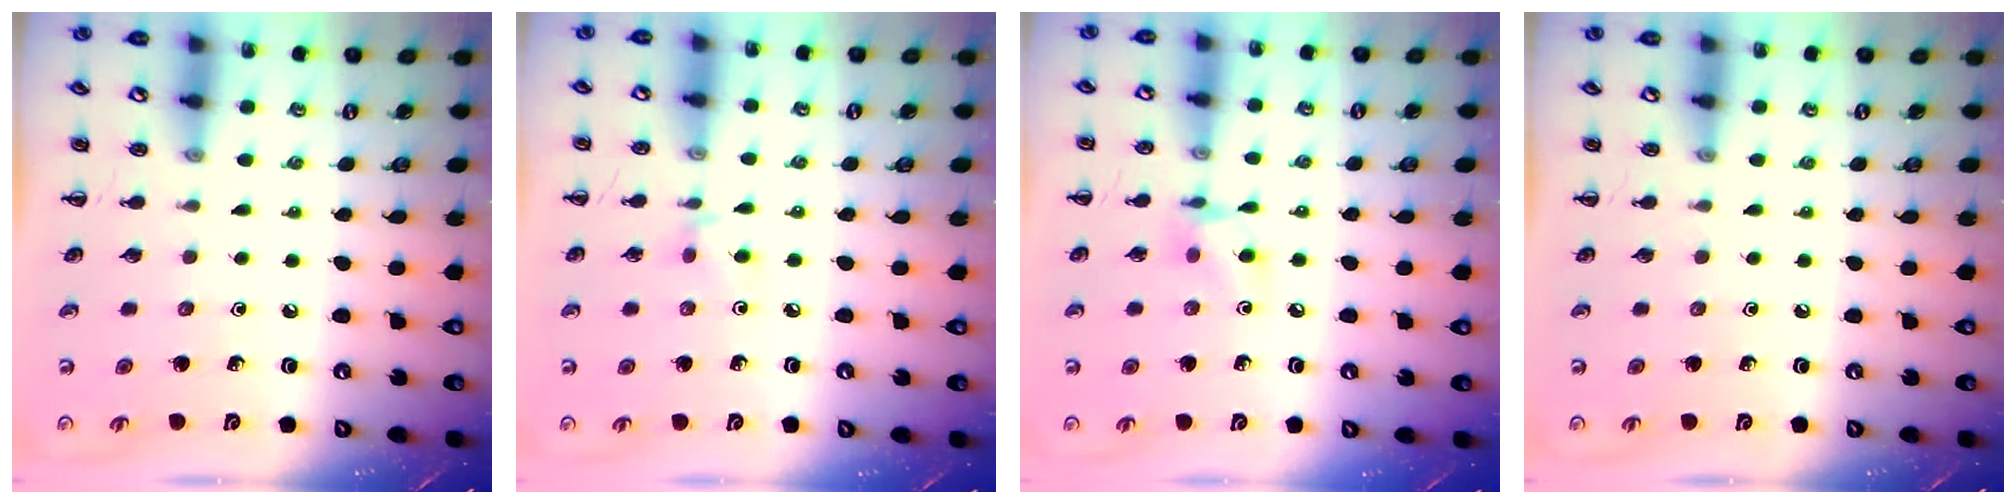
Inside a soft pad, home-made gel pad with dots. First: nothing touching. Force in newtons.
{"total": 2.8, "press": 2.6, "slide": 1.0}
{"total": 6.3, "press": 6.3, "slide": 0.6}
{"total": 0.0}